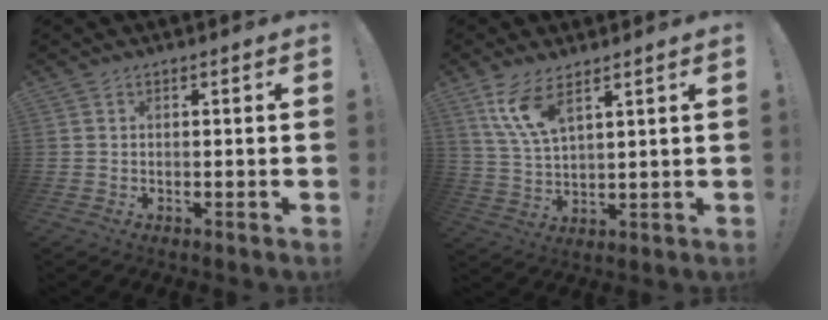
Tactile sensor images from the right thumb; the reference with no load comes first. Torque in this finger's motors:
{"motor_torque": [-0.20, 1.19, 0.46, -0.17, 0.28]}